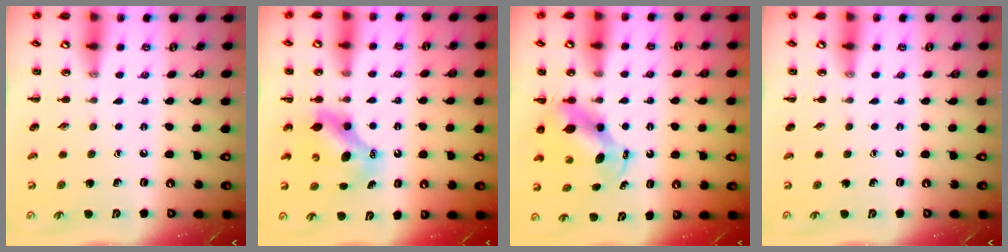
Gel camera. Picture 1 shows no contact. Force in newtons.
{"total": 6.8, "press": 6.7, "slide": 1.5}
{"total": 5.6, "press": 5.3, "slide": 1.8}
{"total": 0.0}